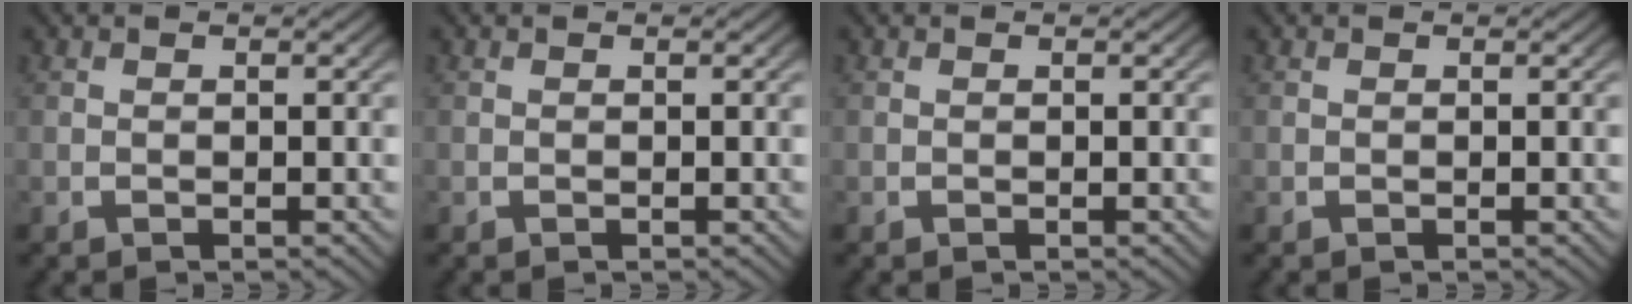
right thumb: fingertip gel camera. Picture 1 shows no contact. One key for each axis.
{"total": 0.0}
{"total": 0.0}
{"total": 0.0}